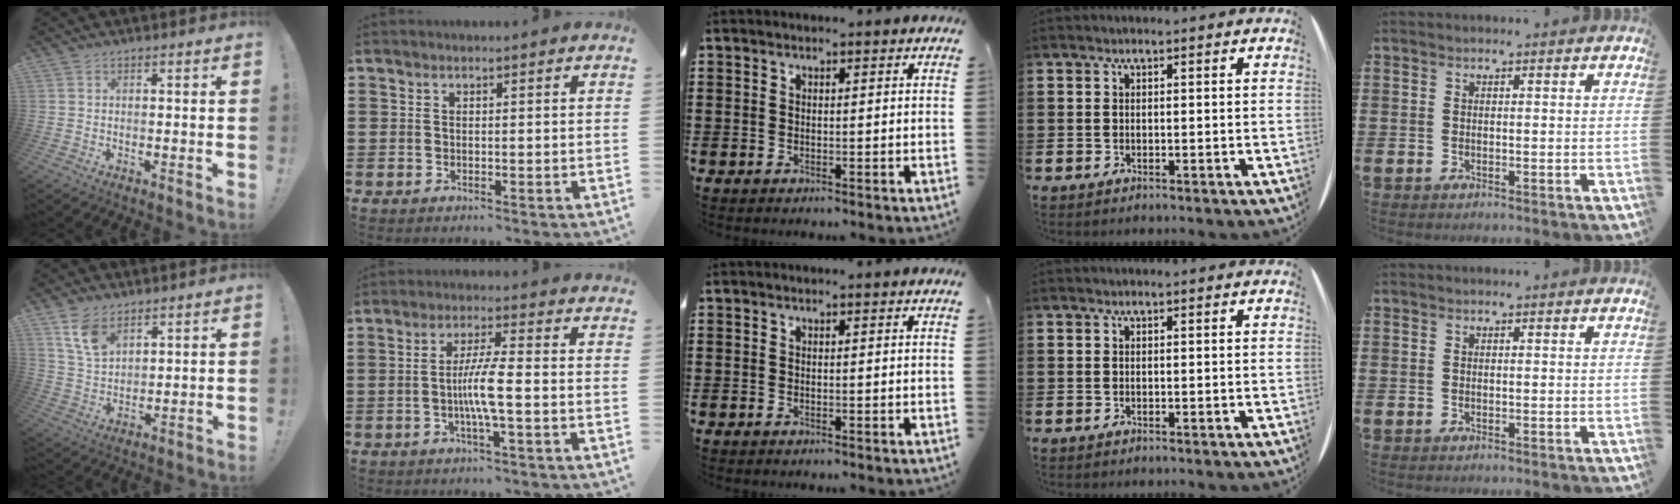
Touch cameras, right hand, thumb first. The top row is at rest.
{"thumb": {"total": 8.5, "force": [5.7, 4.5, 4.5], "torque": [-0.087, -0.021, 0.109]}, "index": {"total": 5.8, "force": [-1.2, 0.3, 5.6], "torque": [-0.107, -0.006, -0.028]}}